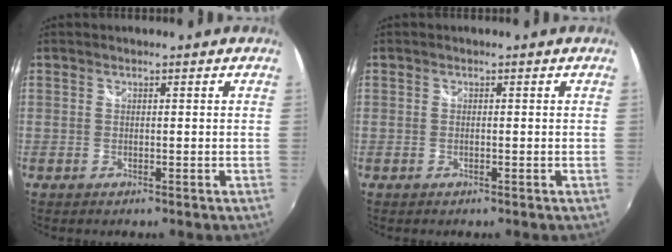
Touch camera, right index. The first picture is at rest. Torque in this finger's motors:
{"motor_torque": [-0.18, 0.10, -0.03, -0.01]}